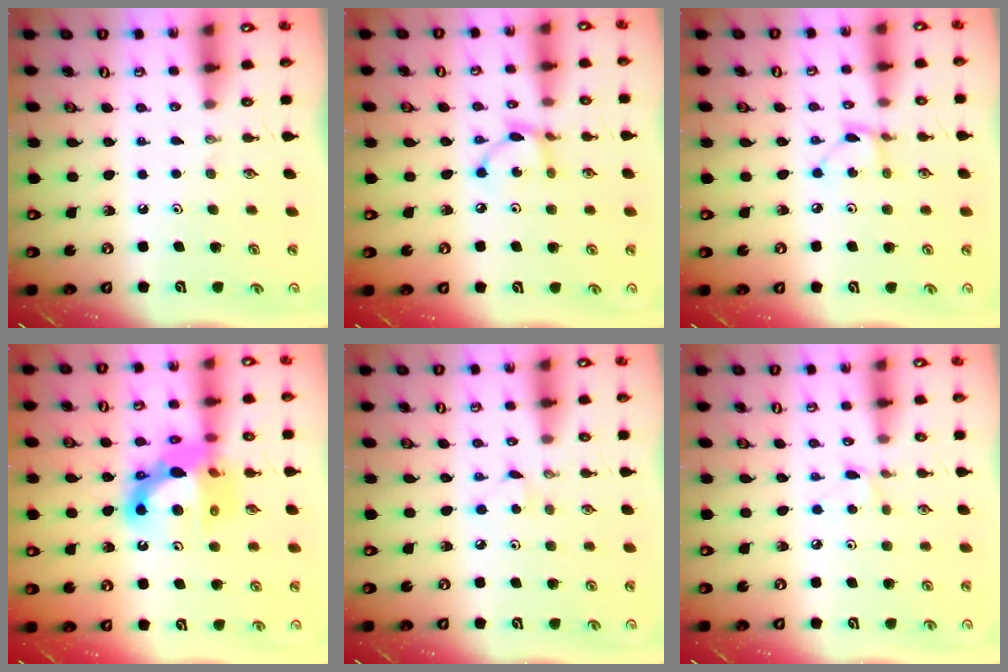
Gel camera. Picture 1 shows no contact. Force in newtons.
{"total": 5.5, "press": 5.5, "slide": 0.1}
{"total": 2.6, "press": 2.6, "slide": 0.1}
{"total": 15.0, "press": 14.9, "slide": 1.2}
{"total": 2.9, "press": 2.8, "slide": 0.3}
{"total": 3.6, "press": 3.5, "slide": 0.4}